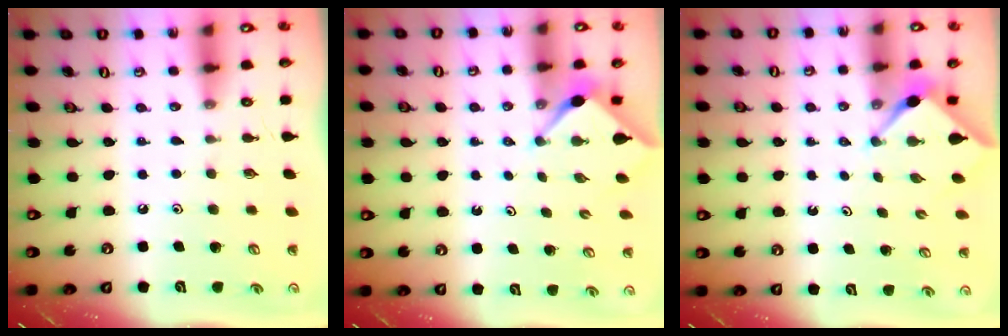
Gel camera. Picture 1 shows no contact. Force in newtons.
{"total": 2.9, "press": 2.9, "slide": 0.3}
{"total": 3.0, "press": 2.9, "slide": 0.4}